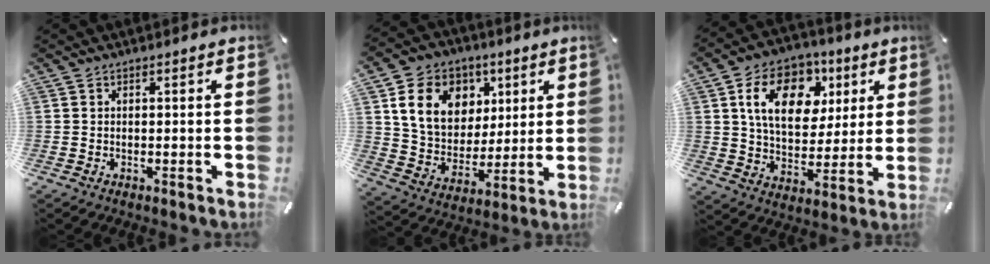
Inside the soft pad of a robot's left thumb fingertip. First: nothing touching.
{"total": 15.4, "force": [5.9, 12.4, 6.9], "torque": [-0.118, -0.008, 0.117]}
{"total": 15.6, "force": [5.9, 11.1, 9.2], "torque": [-0.143, -0.004, 0.108]}